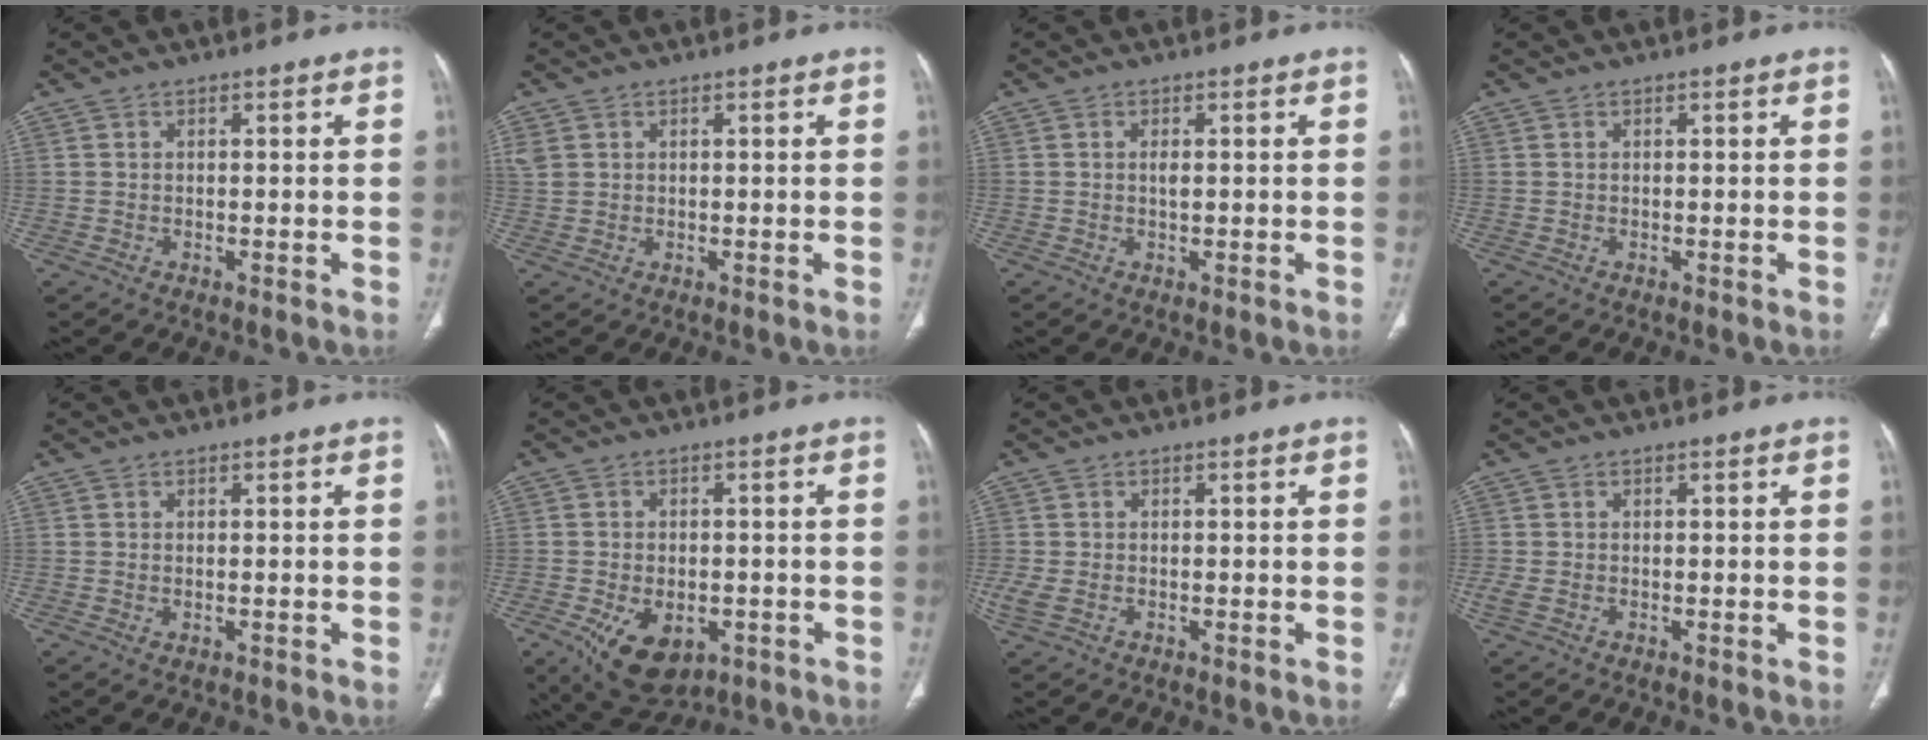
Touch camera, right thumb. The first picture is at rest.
{"total": 2.7, "force": [1.0, 2.2, 1.2], "torque": [-0.032, 0.009, 0.030]}
{"total": 1.3, "force": [0.1, 0.6, 1.2], "torque": [-0.023, -0.002, 0.003]}
{"total": 0.0}
{"total": 0.7, "force": [-0.2, 0.4, 0.5], "torque": [-0.012, 0.001, 0.001]}
{"total": 11.4, "force": [-4.6, 7.1, 7.6], "torque": [-0.110, 0.008, -0.058]}
{"total": 2.5, "force": [-0.7, 1.6, 1.8], "torque": [-0.064, 0.002, -0.012]}
{"total": 1.4, "force": [-0.5, 0.8, 1.0], "torque": [-0.036, 0.000, -0.009]}